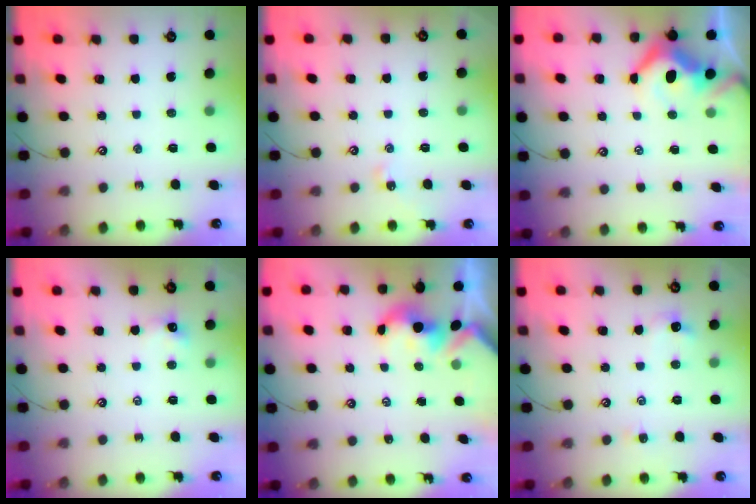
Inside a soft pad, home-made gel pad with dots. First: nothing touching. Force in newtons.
{"total": 3.5, "press": 3.5, "slide": 0.5}
{"total": 4.7, "press": 4.6, "slide": 1.2}
{"total": 1.7, "press": 1.7, "slide": 0.4}
{"total": 2.2, "press": 2.2, "slide": 0.2}
{"total": 1.3, "press": 1.2, "slide": 0.5}